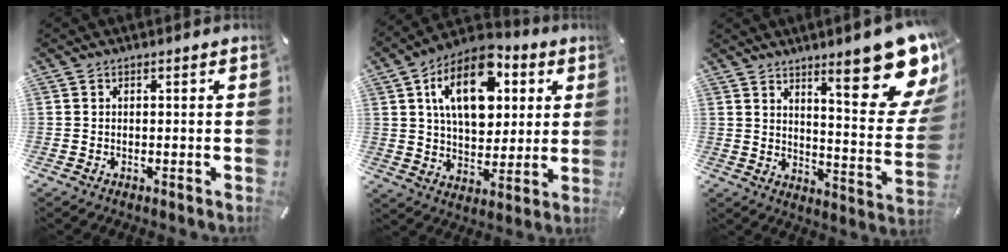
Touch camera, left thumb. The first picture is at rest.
{"total": 17.7, "force": [6.6, 11.0, 12.2], "torque": [-0.214, -0.009, 0.114]}
{"total": 20.8, "force": [12.6, 5.7, 15.6], "torque": [-0.203, -0.097, 0.198]}